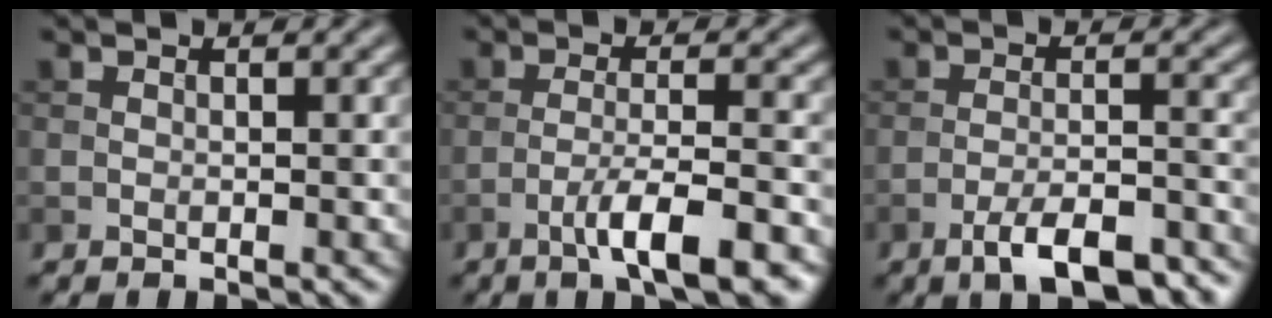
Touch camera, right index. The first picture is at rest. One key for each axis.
{"total": 5.8, "fx": -3.3, "fy": 1.0, "fz": 4.7, "tx": -0.077, "ty": 0.004, "tz": -0.056}
{"total": 7.0, "fx": -4.7, "fy": 2.0, "fz": 4.8, "tx": -0.078, "ty": 0.002, "tz": -0.074}